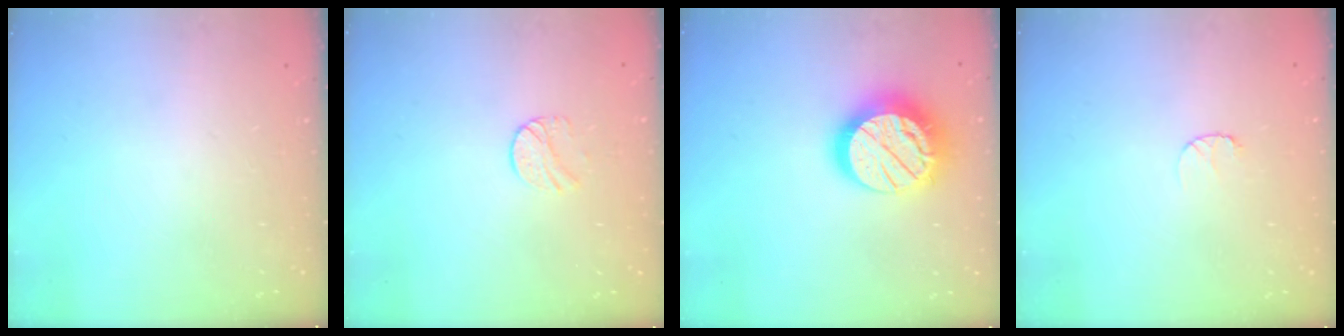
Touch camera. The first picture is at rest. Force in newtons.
{"total": 6.9, "press": 6.9, "slide": 0.7}
{"total": 18.9, "press": 18.8, "slide": 1.5}
{"total": 3.4, "press": 3.3, "slide": 0.3}